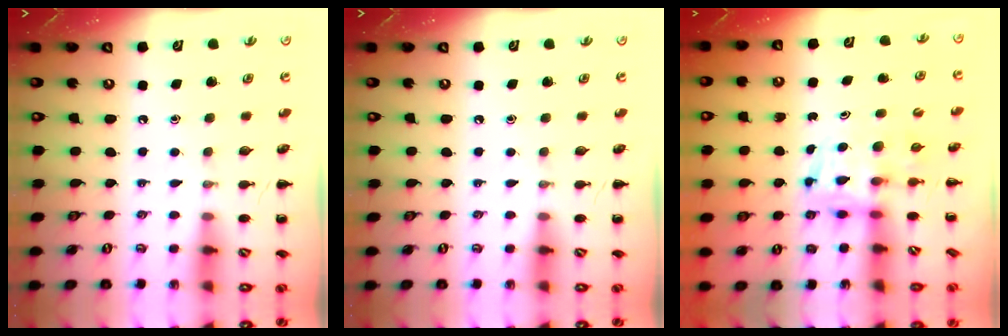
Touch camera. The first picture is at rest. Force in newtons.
{"total": 0.0}
{"total": 3.7, "press": 3.6, "slide": 0.6}